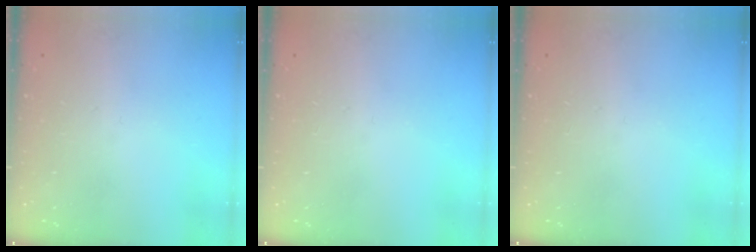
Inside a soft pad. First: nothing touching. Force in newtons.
{"total": 0.0}
{"total": 0.0}